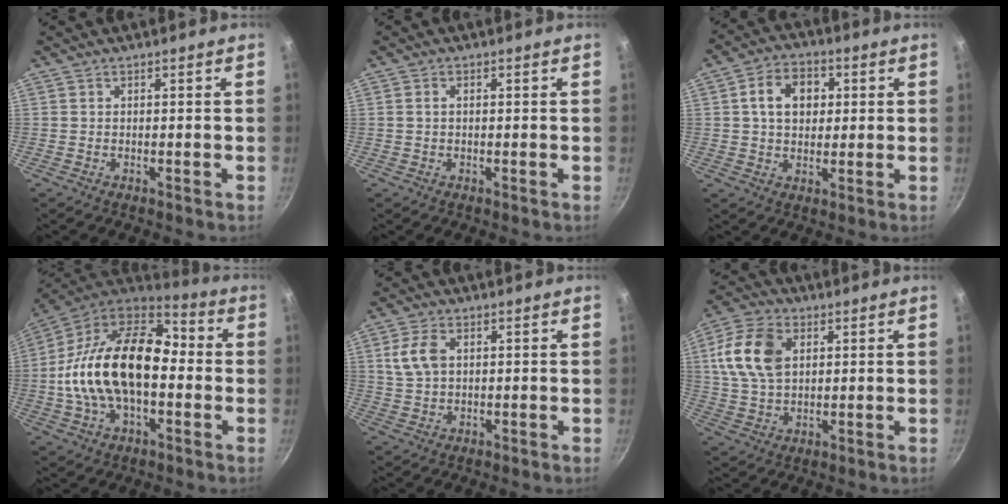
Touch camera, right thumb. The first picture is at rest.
{"total": 1.0, "force": [0.1, 0.6, 0.8], "torque": [-0.015, 0.004, 0.001]}
{"total": 9.0, "force": [1.9, 6.8, 5.6], "torque": [-0.070, 0.010, 0.023]}
{"total": 24.6, "force": [-1.3, 14.8, 19.6], "torque": [-0.336, 0.047, -0.034]}
{"total": 6.2, "force": [1.6, 4.1, 4.4], "torque": [-0.081, 0.003, 0.029]}
{"total": 13.1, "force": [3.3, 8.7, 9.2], "torque": [-0.168, 0.005, 0.058]}